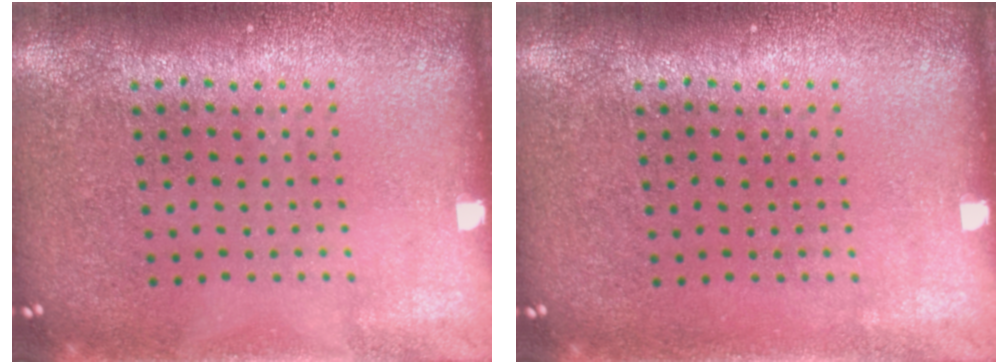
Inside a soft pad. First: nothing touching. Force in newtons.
{"total": 0.0}